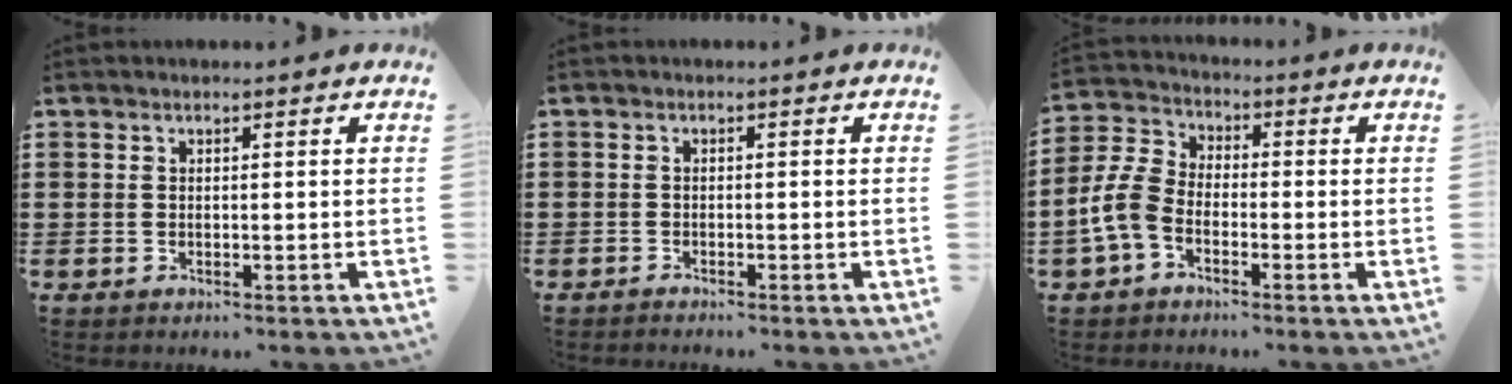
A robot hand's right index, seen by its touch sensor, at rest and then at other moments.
{"total": 0.8, "force": [-0.8, 0.0, -0.1], "torque": [-0.001, 0.001, -0.017]}
{"total": 6.3, "force": [-2.8, 3.9, 4.1], "torque": [-0.125, -0.003, -0.066]}